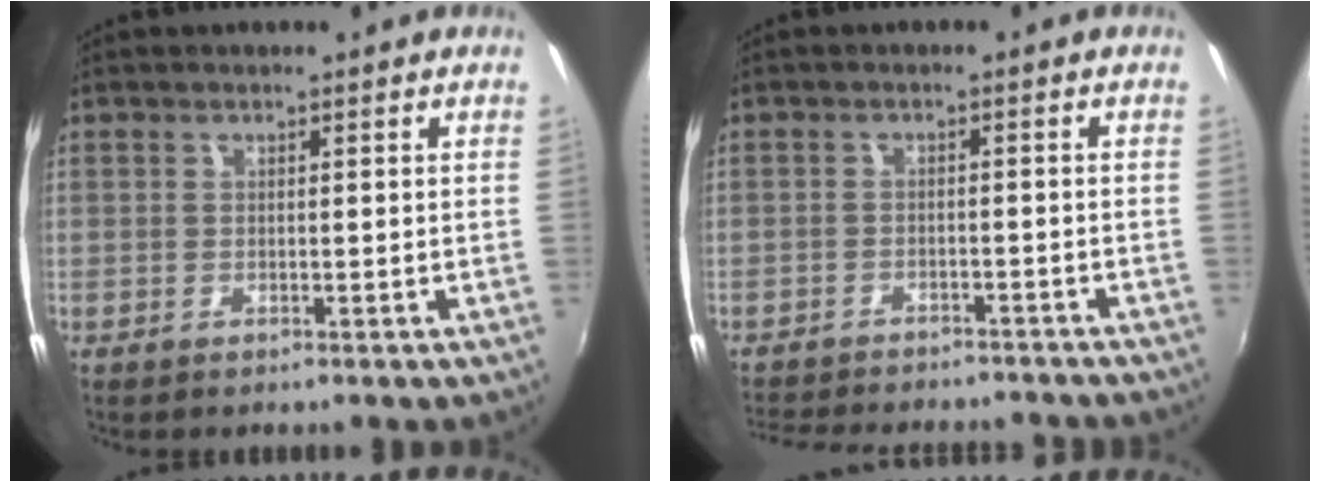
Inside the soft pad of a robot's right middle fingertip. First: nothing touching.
{"total": 13.7, "force": [-12.1, 3.9, 5.1], "torque": [-0.116, -0.015, -0.167]}